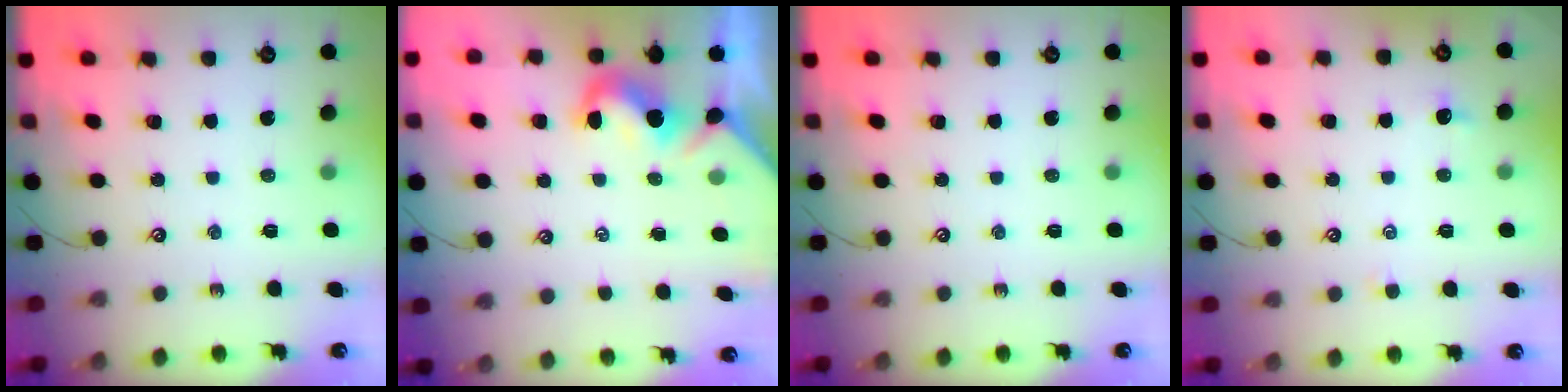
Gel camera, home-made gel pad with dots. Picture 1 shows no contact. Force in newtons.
{"total": 1.9, "press": 1.8, "slide": 0.6}
{"total": 0.0}
{"total": 1.6, "press": 1.6, "slide": 0.2}